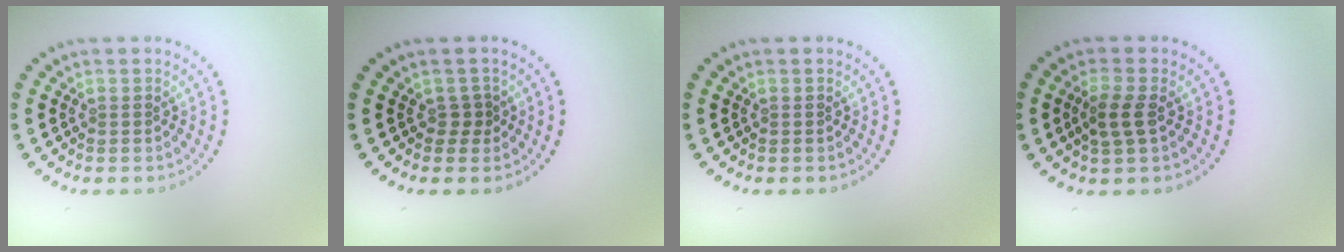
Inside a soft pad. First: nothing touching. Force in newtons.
{"total": 0.9, "press": 0.7, "slide": 0.5}
{"total": 0.0}
{"total": 2.2, "press": 2.1, "slide": 0.6}